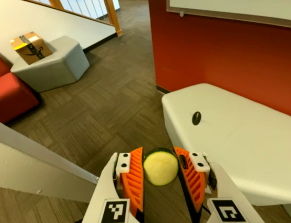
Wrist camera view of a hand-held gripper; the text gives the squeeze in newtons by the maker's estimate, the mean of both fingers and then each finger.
{"total": 14.1, "left": 14.6, "right": 13.6}